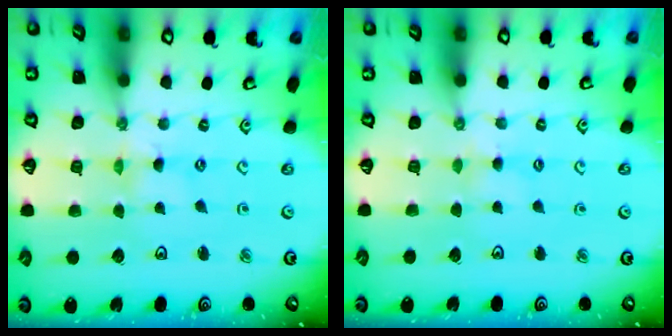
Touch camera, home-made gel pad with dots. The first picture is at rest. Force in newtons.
{"total": 2.0, "press": 2.0, "slide": 0.2}